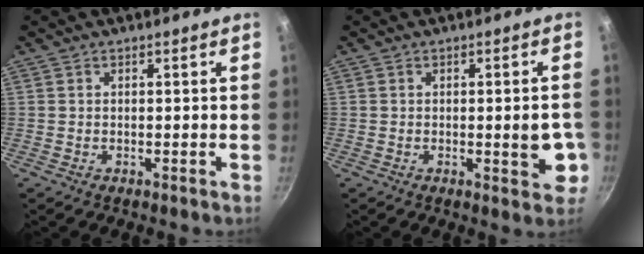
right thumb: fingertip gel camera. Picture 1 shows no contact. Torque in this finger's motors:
{"motor_torque": [2.66, 2.35, 2.17, -0.60, 0.81]}